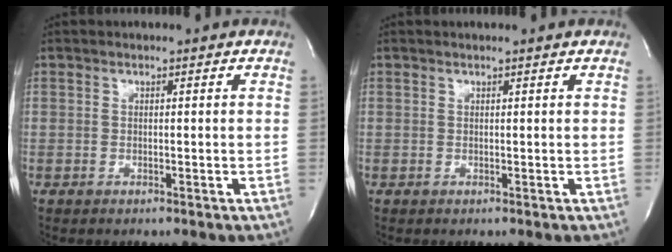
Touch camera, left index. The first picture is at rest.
{"total": 1.6, "force": [1.4, -0.2, 0.6], "torque": [-0.014, 0.009, 0.019]}